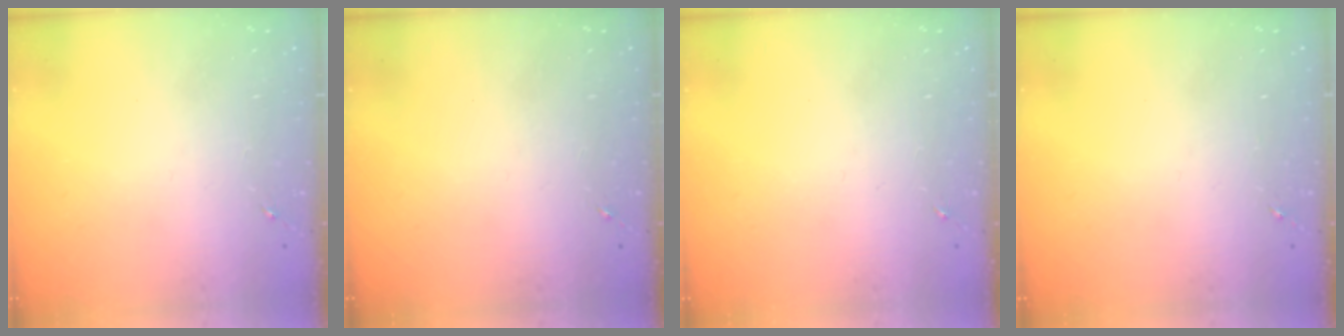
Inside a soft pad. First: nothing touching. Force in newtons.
{"total": 0.0}
{"total": 0.0}
{"total": 0.0}